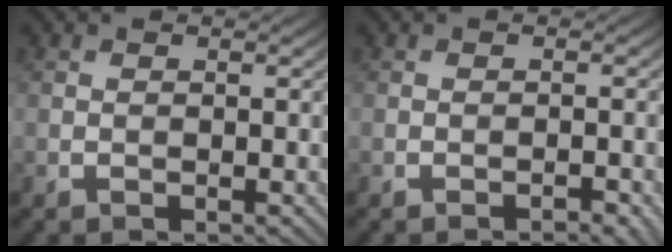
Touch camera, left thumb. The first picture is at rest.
{"total": 2.0, "force": [-1.5, 0.3, 1.4], "torque": [-0.020, 0.005, -0.021]}